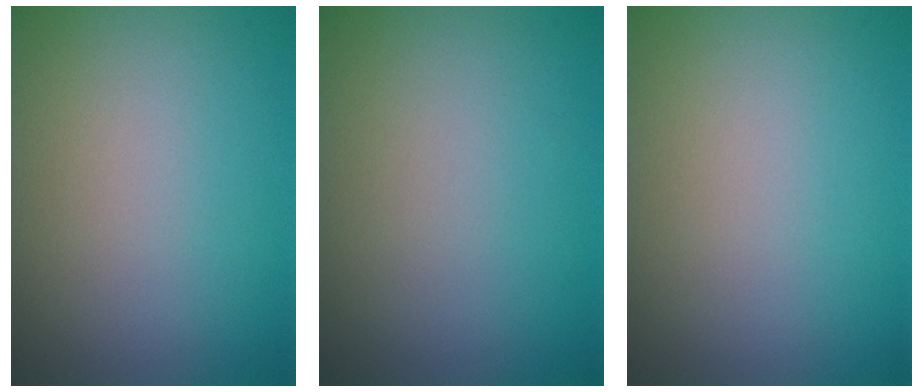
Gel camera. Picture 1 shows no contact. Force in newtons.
{"total": 0.0}
{"total": 0.0}